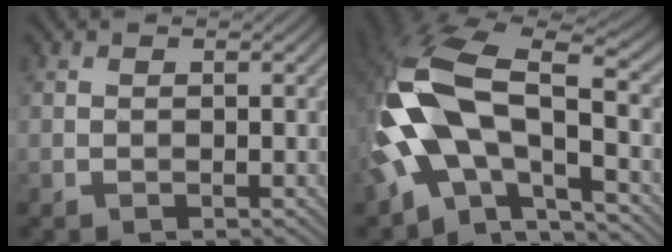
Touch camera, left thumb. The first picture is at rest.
{"total": 15.3, "force": [-3.2, 7.4, 13.0], "torque": [-0.278, 0.006, -0.072]}